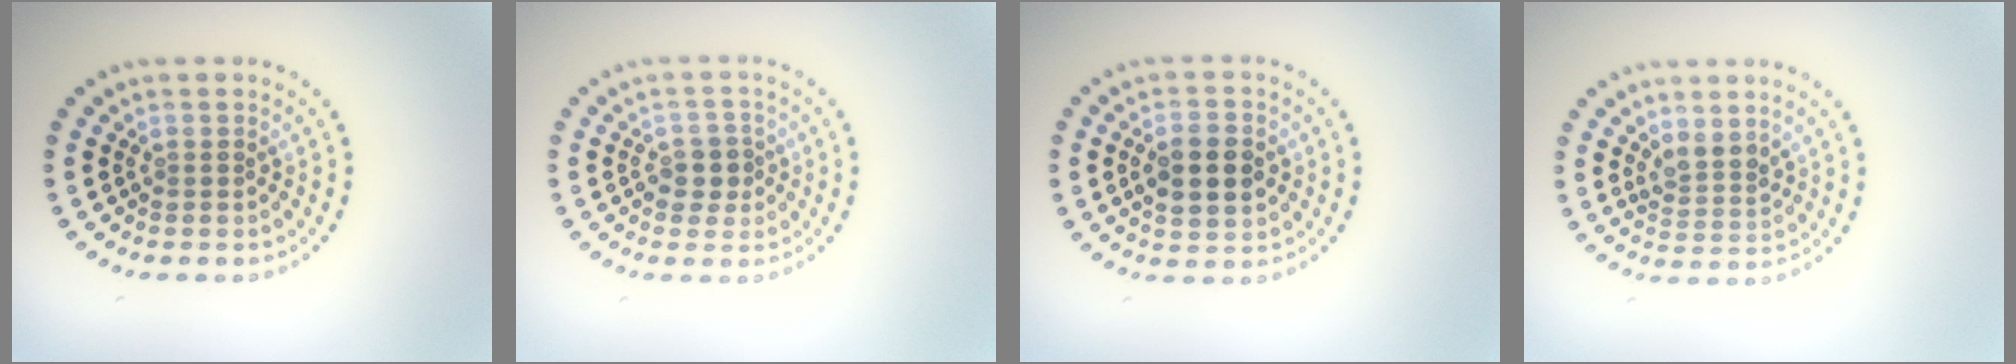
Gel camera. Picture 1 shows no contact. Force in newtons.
{"total": 2.0, "press": 1.9, "slide": 0.7}
{"total": 4.3, "press": 4.3, "slide": 0.1}
{"total": 2.2, "press": 1.9, "slide": 1.1}